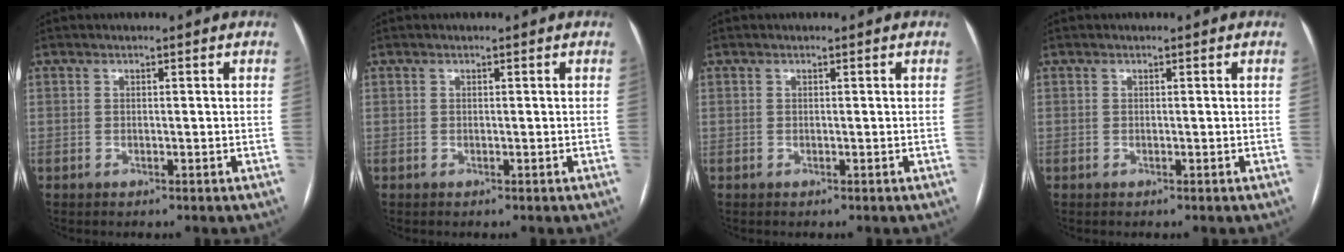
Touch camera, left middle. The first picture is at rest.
{"total": 0.0}
{"total": 0.0}
{"total": 0.0}